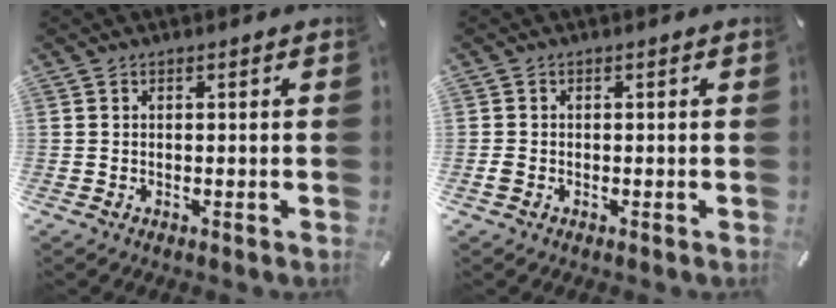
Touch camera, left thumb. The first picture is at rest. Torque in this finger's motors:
{"motor_torque": [-0.43, -0.54, -0.44, 0.37, -0.07]}